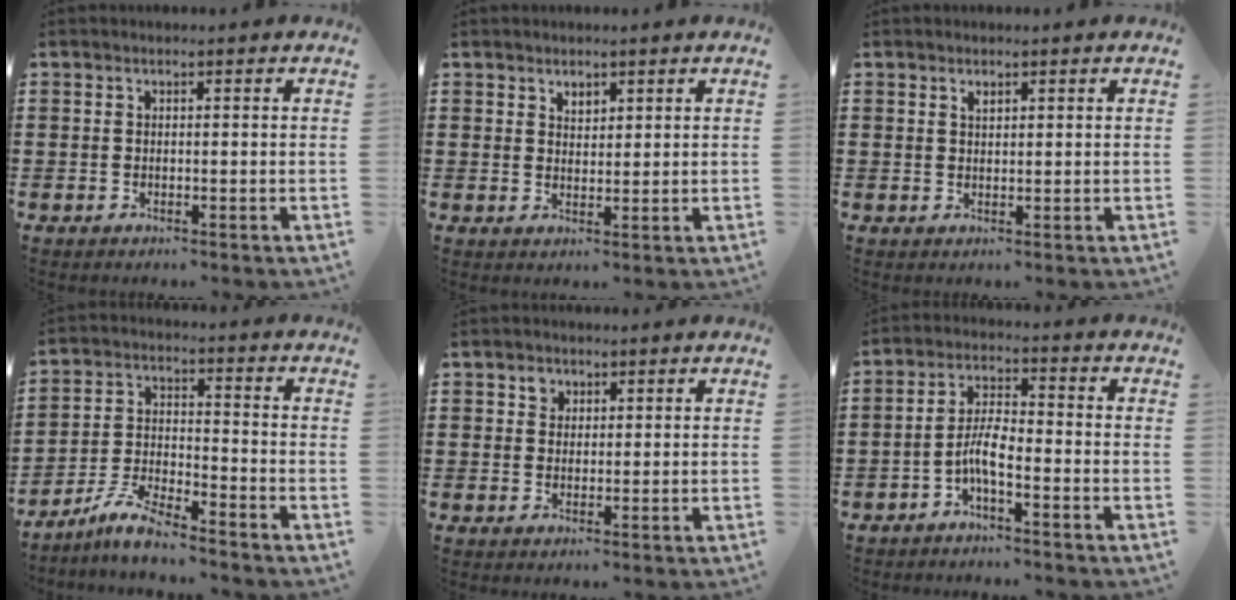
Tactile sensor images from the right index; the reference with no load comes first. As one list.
[{"total": 2.0, "force": [1.6, 1.1, 0.4], "torque": [-0.011, 0.004, 0.031]}, {"total": 1.0, "force": [0.7, 0.5, 0.4], "torque": [-0.011, 0.001, 0.014]}, {"total": 6.1, "force": [-5.5, 0.5, 2.6], "torque": [-0.071, -0.006, -0.111]}, {"total": 2.0, "force": [1.0, 1.7, 0.5], "torque": [-0.017, 0.008, 0.017]}, {"total": 5.0, "force": [-2.1, 1.3, 4.3], "torque": [-0.096, 0.001, -0.044]}]